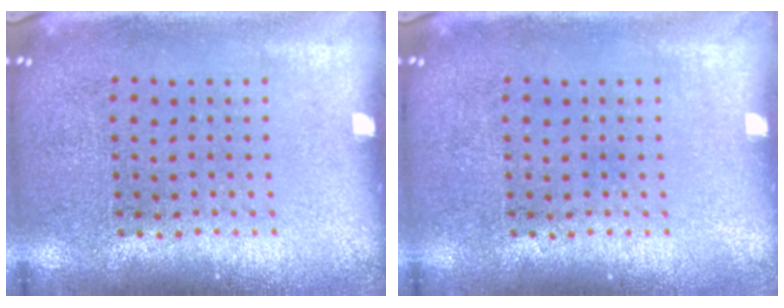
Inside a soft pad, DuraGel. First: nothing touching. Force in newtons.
{"total": 0.0}